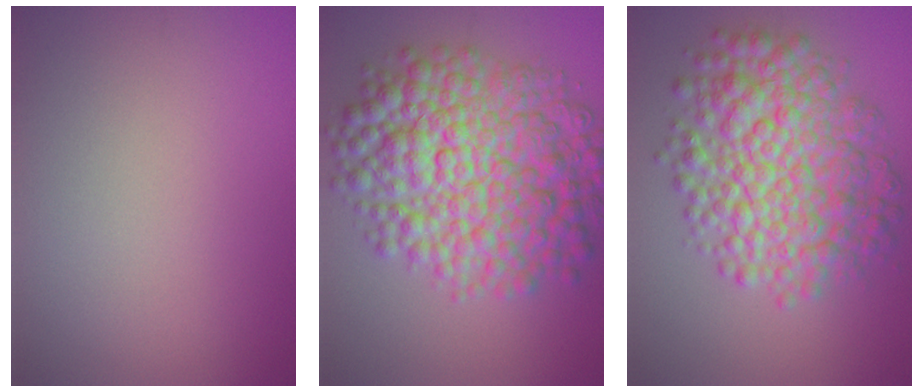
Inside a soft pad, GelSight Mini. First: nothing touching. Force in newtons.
{"total": 11.3, "press": 11.3, "slide": 0.1}
{"total": 8.8, "press": 8.8, "slide": 0.1}